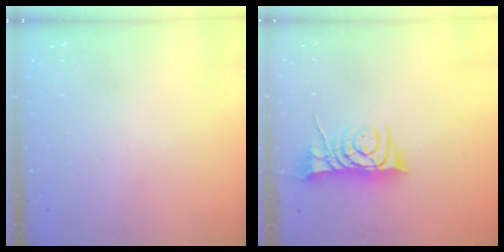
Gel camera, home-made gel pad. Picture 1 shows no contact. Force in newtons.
{"total": 8.8, "press": 8.8, "slide": 0.5}